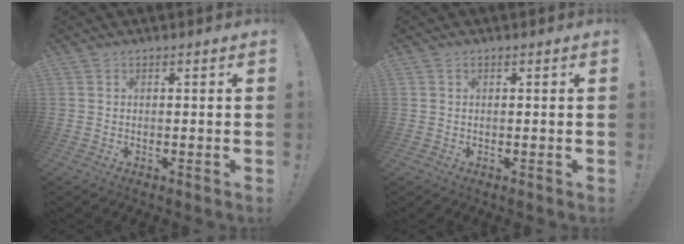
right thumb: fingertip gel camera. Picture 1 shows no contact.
{"total": 0.0}